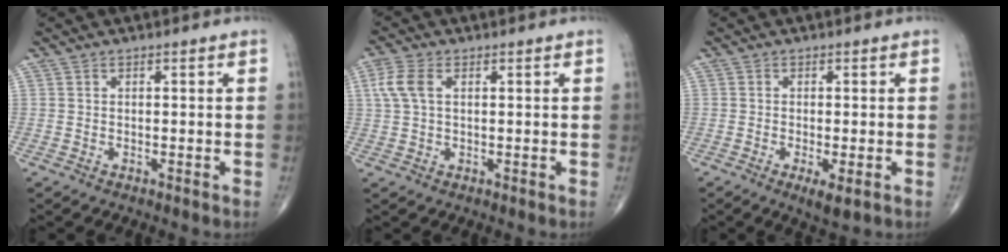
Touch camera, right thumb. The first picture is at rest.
{"total": 4.9, "force": [1.3, 2.7, 3.8], "torque": [-0.101, 0.014, 0.025]}
{"total": 3.5, "force": [-1.3, 0.8, 3.1], "torque": [-0.053, -0.010, -0.023]}